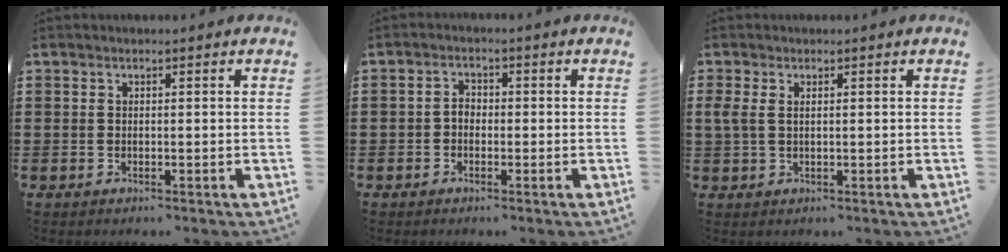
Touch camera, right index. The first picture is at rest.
{"total": 1.7, "force": [-0.6, 1.2, 1.1], "torque": [-0.022, 0.005, -0.013]}
{"total": 2.3, "force": [0.9, 1.0, 1.9], "torque": [-0.055, 0.000, 0.011]}